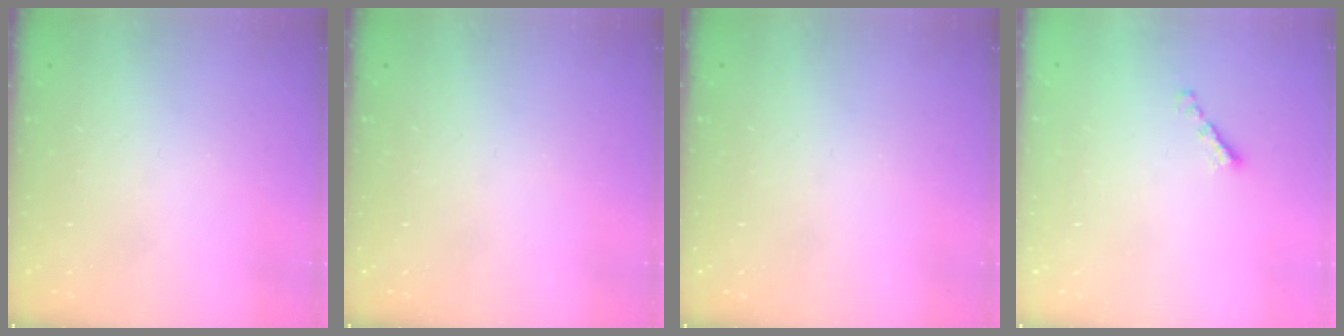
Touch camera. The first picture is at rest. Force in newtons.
{"total": 0.0}
{"total": 0.0}
{"total": 2.1, "press": 2.0, "slide": 0.7}